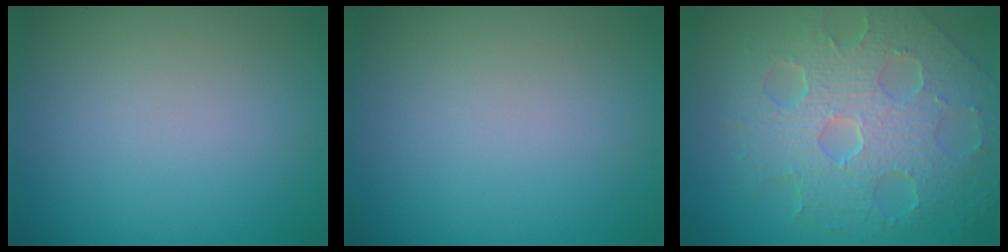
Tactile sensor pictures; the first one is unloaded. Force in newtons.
{"total": 0.0}
{"total": 8.2, "press": 5.6, "slide": 6.0}